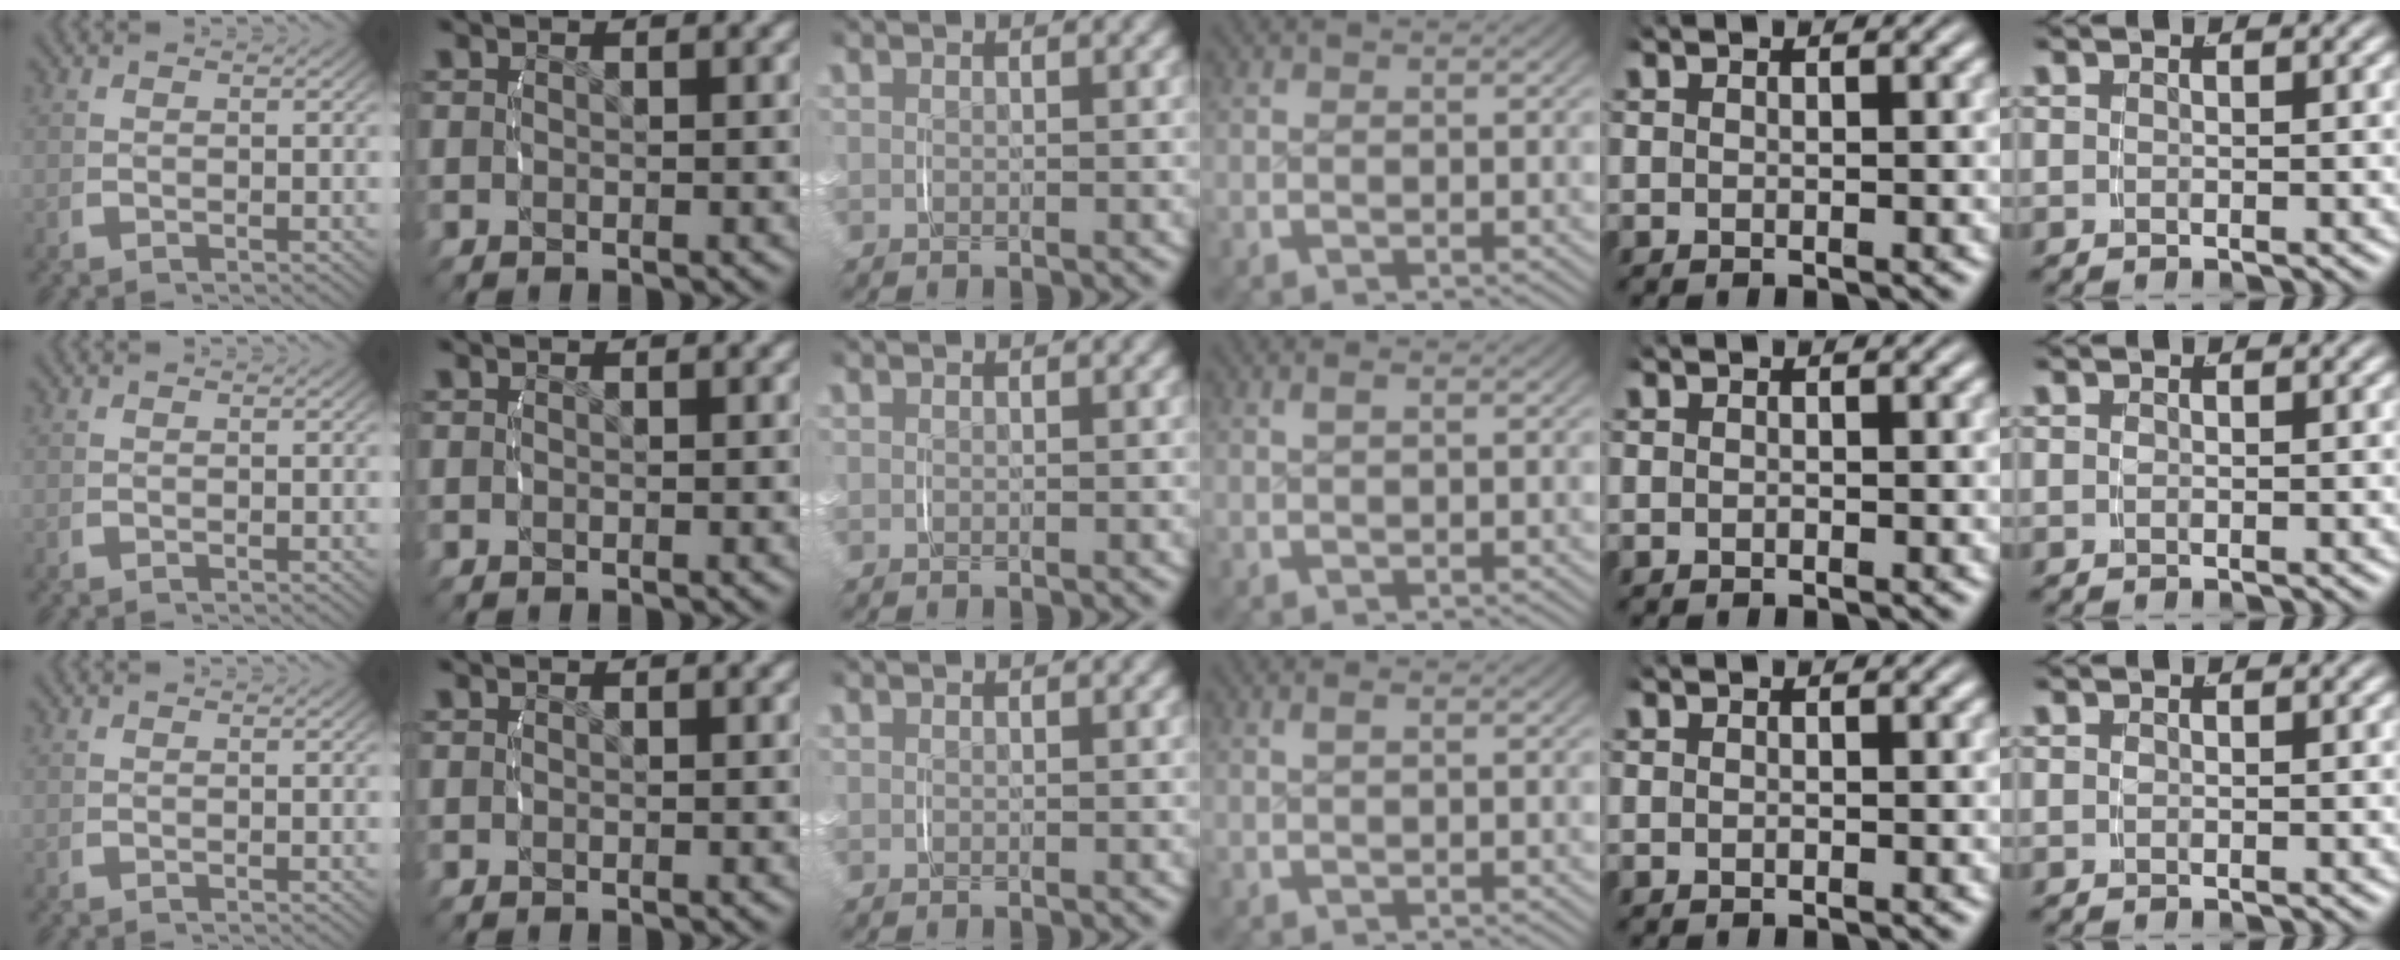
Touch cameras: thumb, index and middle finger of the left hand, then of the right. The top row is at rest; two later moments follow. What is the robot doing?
{"motion": "lift_and_place", "object": "small bumper sticker"}